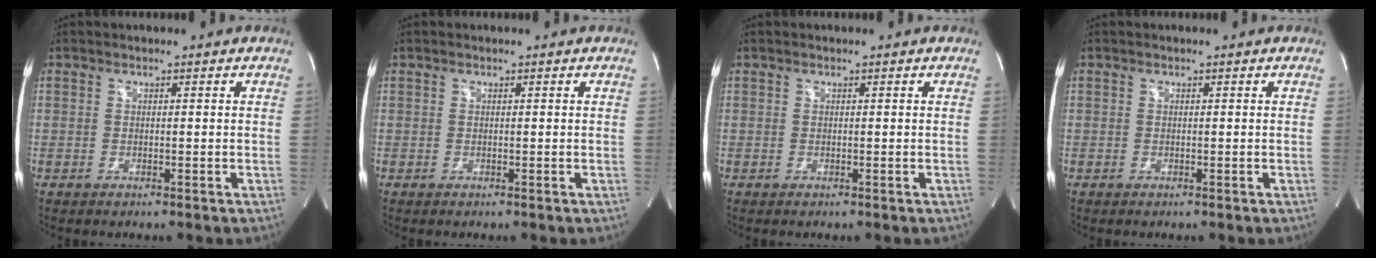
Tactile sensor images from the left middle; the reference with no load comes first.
{"total": 0.0}
{"total": 0.0}
{"total": 0.0}